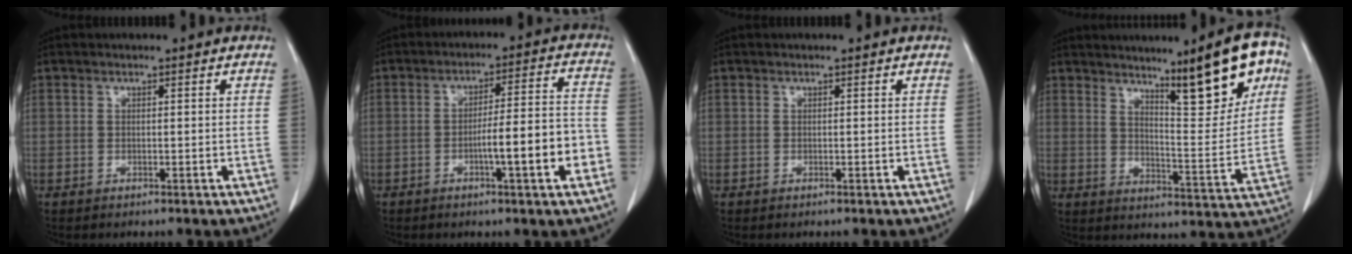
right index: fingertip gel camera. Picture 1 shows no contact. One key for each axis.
{"total": 10.0, "fx": -3.3, "fy": 0.6, "fz": 9.4, "tx": -0.137, "ty": 0.017, "tz": -0.046}
{"total": 0.0}
{"total": 13.9, "fx": 8.1, "fy": 1.7, "fz": 11.2, "tx": -0.144, "ty": -0.006, "tz": 0.118}